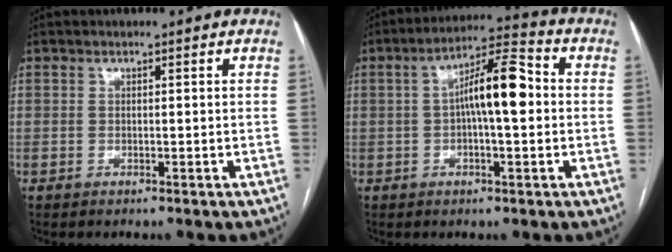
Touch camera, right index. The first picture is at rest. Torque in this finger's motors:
{"motor_torque": [0.86, 0.17, 0.29, 0.14]}